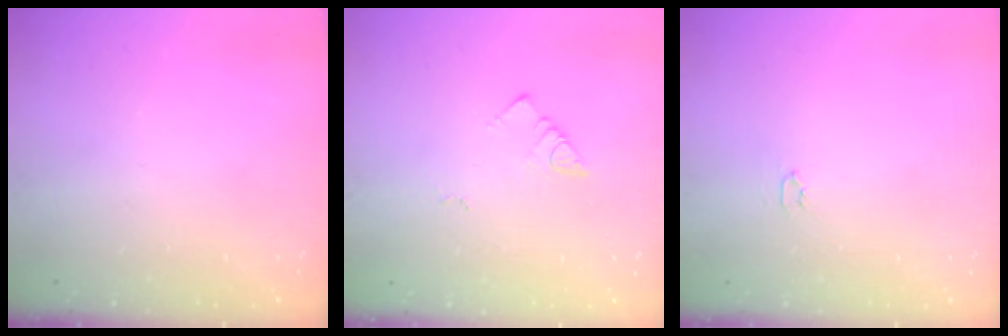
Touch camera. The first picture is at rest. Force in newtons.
{"total": 2.7, "press": 2.7, "slide": 0.6}
{"total": 2.0, "press": 2.0, "slide": 0.3}